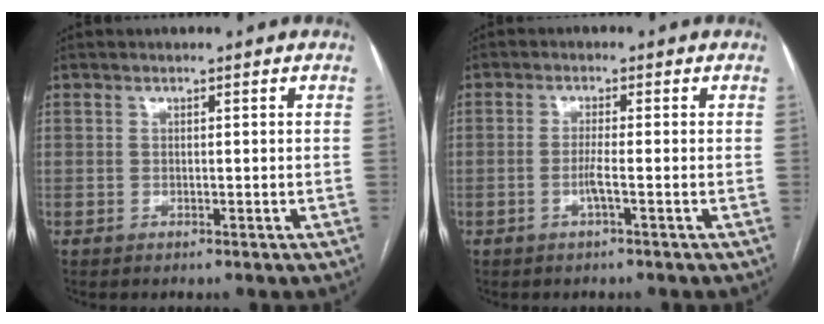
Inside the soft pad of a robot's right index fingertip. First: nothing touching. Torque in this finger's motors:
{"motor_torque": [-0.11, -0.02, 0.04, 0.00]}